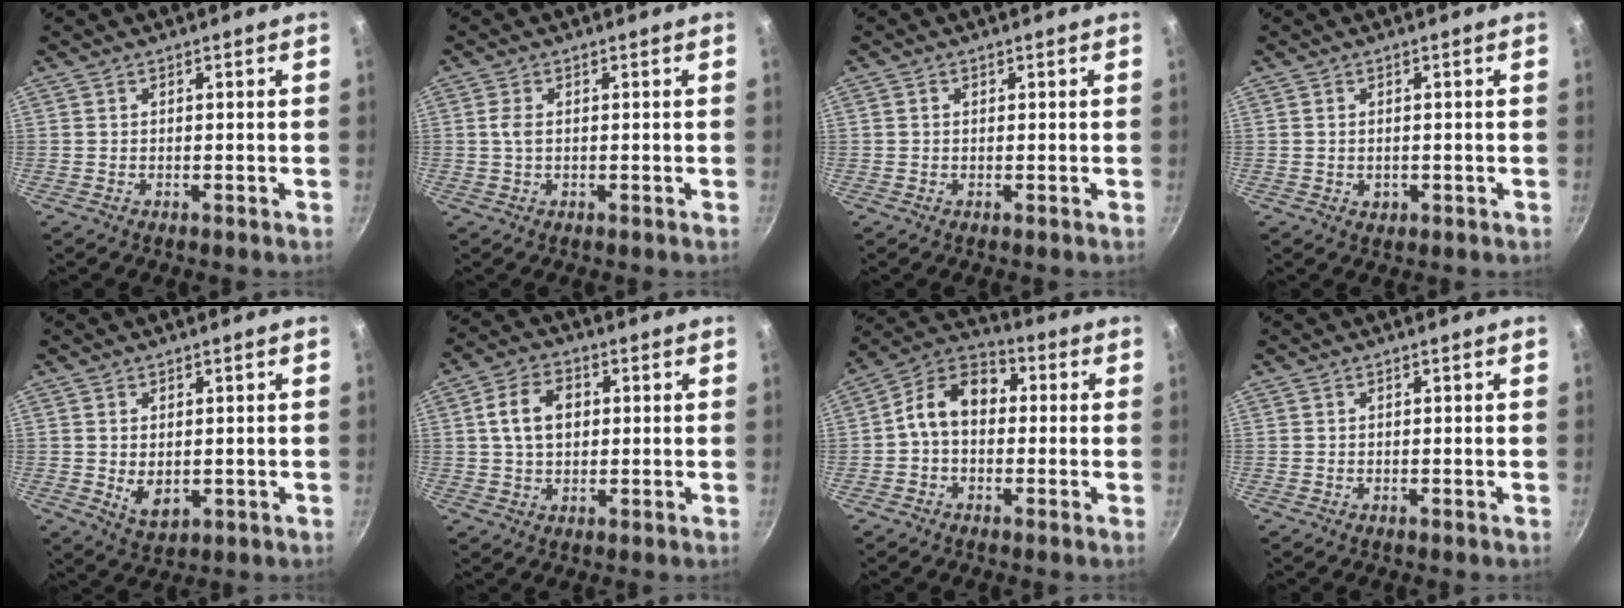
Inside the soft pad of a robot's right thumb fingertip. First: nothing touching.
{"total": 2.1, "force": [0.2, 1.2, 1.7], "torque": [-0.036, 0.002, 0.003]}
{"total": 0.8, "force": [0.1, 0.7, 0.4], "torque": [-0.006, 0.005, 0.002]}
{"total": 1.7, "force": [-0.1, 1.3, 1.1], "torque": [-0.014, -0.001, 0.000]}
{"total": 5.3, "force": [-0.1, 3.5, 4.0], "torque": [-0.062, -0.014, 0.009]}
{"total": 8.4, "force": [1.4, 6.0, 5.8], "torque": [-0.088, 0.012, 0.020]}
{"total": 10.6, "force": [0.2, 7.7, 7.3], "torque": [-0.097, 0.038, -0.022]}
{"total": 0.0}